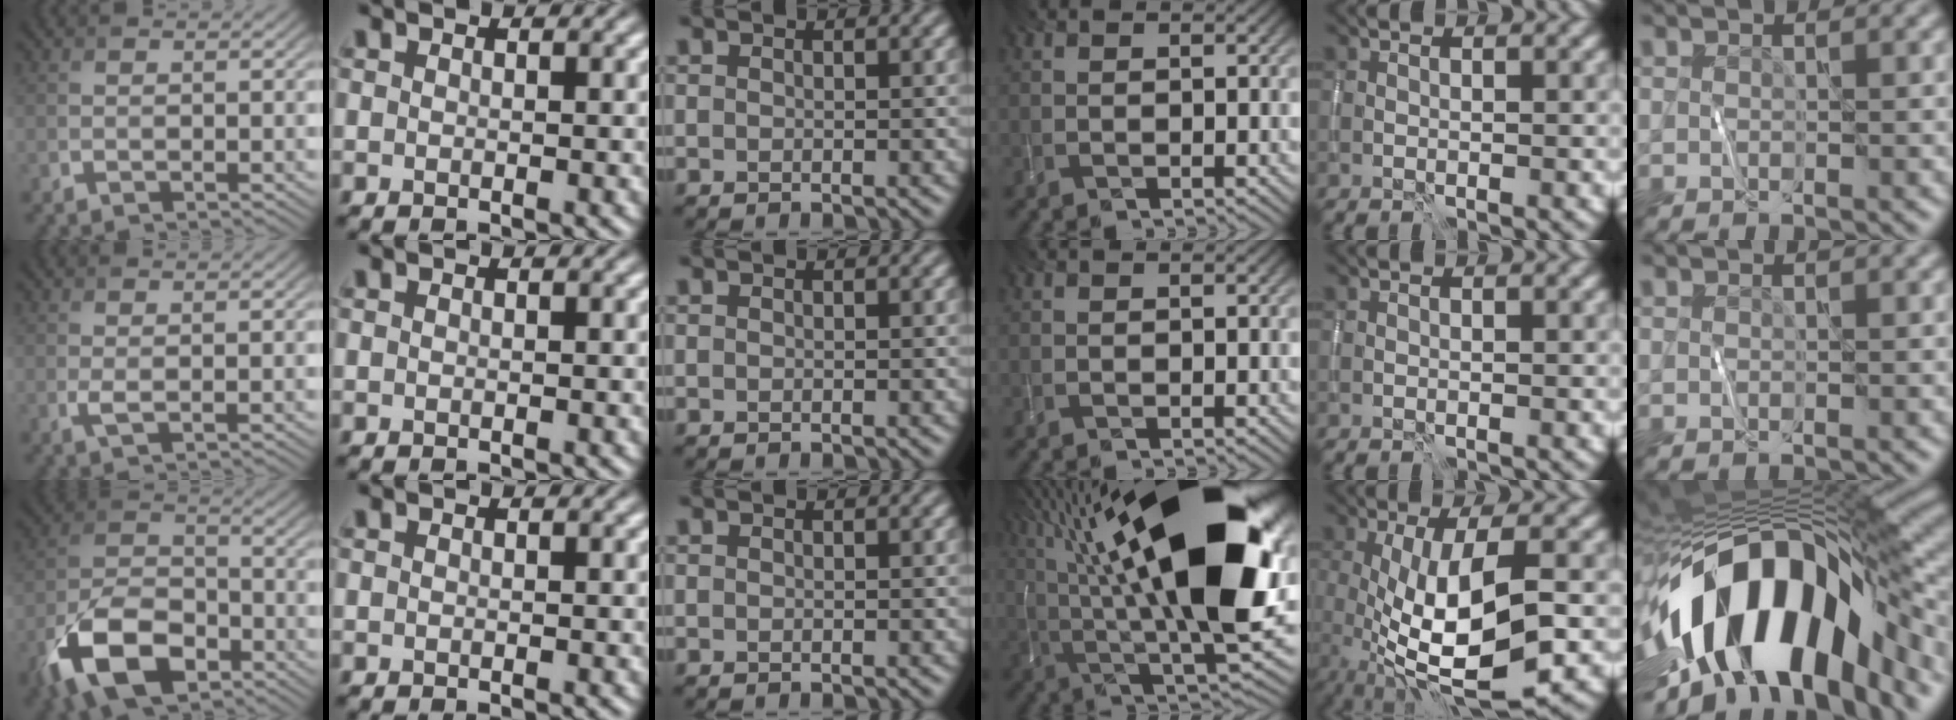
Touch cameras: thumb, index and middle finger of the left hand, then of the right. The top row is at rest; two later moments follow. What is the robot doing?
{"motion": "wipe", "object": "whiteboard"}